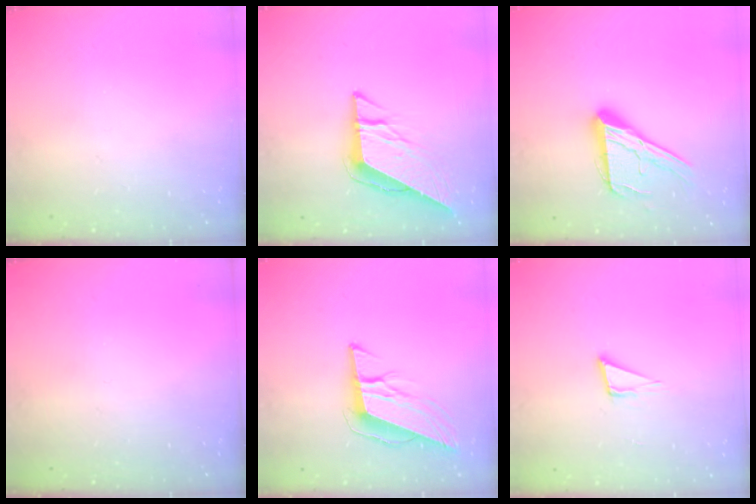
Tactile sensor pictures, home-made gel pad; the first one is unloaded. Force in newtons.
{"total": 8.8, "press": 8.7, "slide": 0.8}
{"total": 15.7, "press": 15.7, "slide": 1.5}
{"total": 0.0}
{"total": 10.7, "press": 10.3, "slide": 2.6}
{"total": 4.3, "press": 3.1, "slide": 3.0}